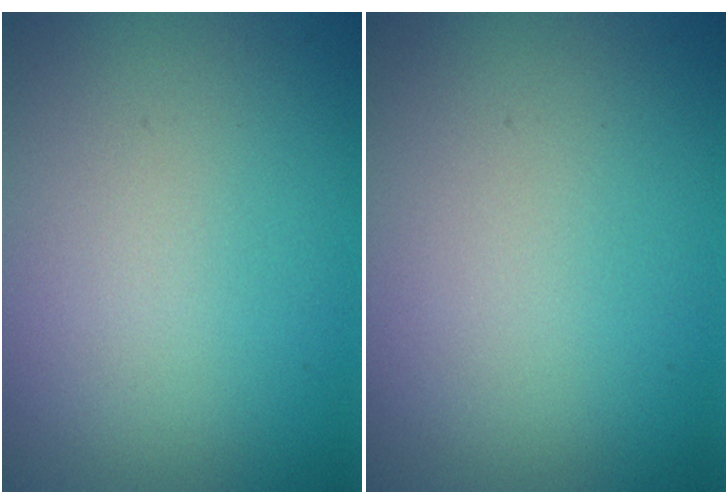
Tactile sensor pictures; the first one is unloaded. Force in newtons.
{"total": 0.0}